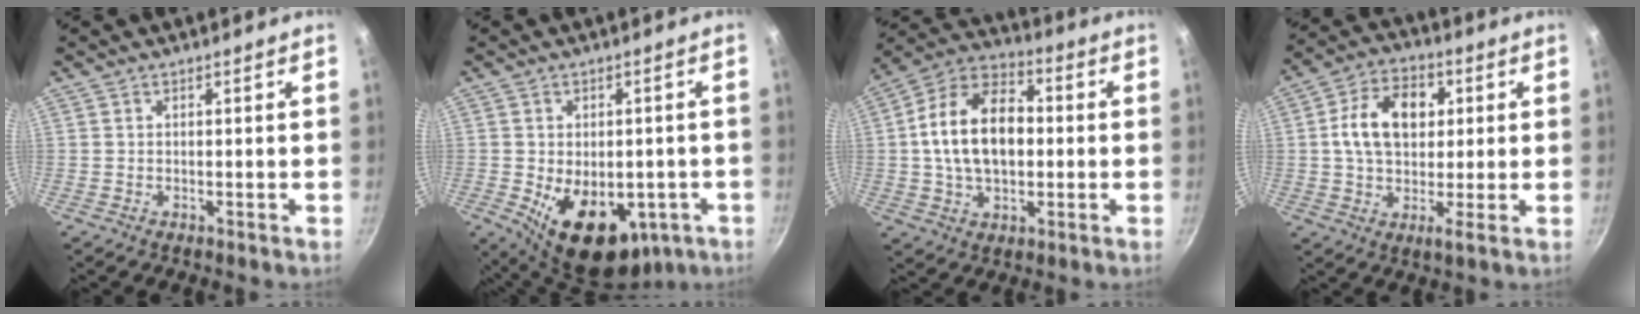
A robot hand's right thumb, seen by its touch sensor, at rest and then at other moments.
{"total": 16.0, "force": [-4.9, 10.1, 11.4], "torque": [-0.136, -0.005, -0.048]}
{"total": 17.1, "force": [0.5, 11.1, 13.0], "torque": [-0.196, 0.030, -0.006]}
{"total": 13.3, "force": [2.5, 8.8, 9.7], "torque": [-0.139, 0.007, 0.024]}